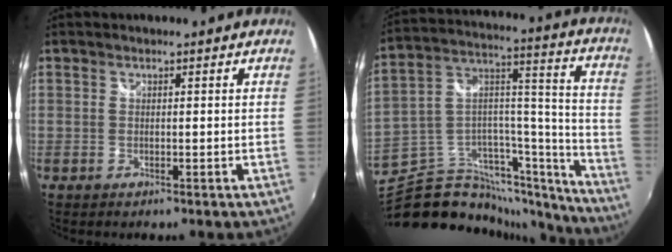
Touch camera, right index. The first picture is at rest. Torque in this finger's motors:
{"motor_torque": [-1.11, -1.03, -0.46, -0.21]}